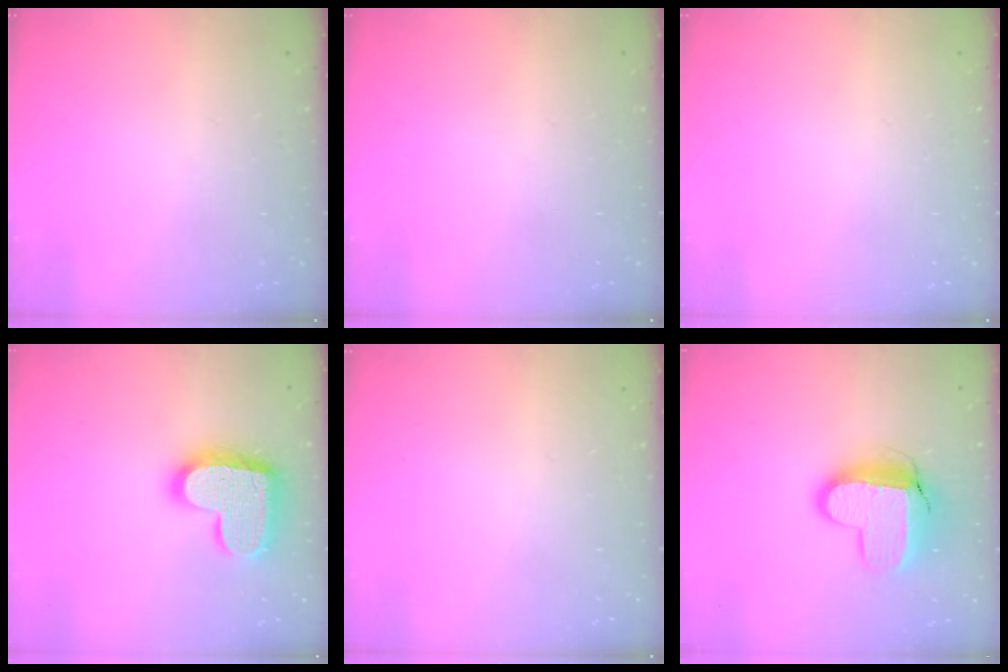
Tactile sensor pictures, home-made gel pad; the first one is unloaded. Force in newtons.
{"total": 0.0}
{"total": 0.0}
{"total": 19.0, "press": 19.0, "slide": 1.1}
{"total": 0.0}
{"total": 12.4, "press": 12.4, "slide": 1.0}